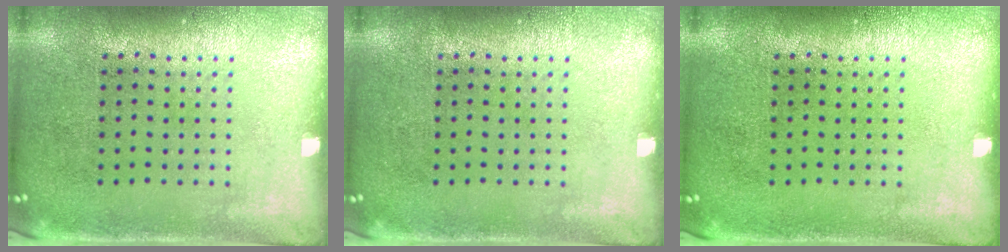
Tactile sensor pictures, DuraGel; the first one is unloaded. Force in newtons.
{"total": 0.0}
{"total": 0.0}